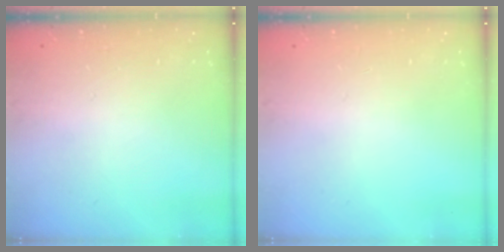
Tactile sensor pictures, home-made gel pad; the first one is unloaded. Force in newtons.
{"total": 0.0}